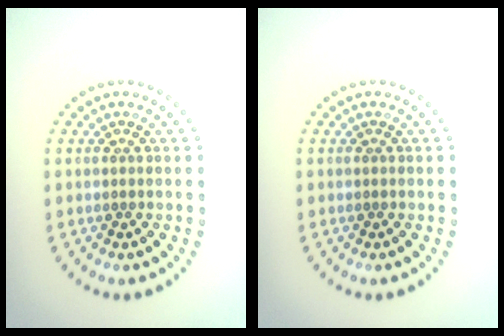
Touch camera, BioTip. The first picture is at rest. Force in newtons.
{"total": 0.0}